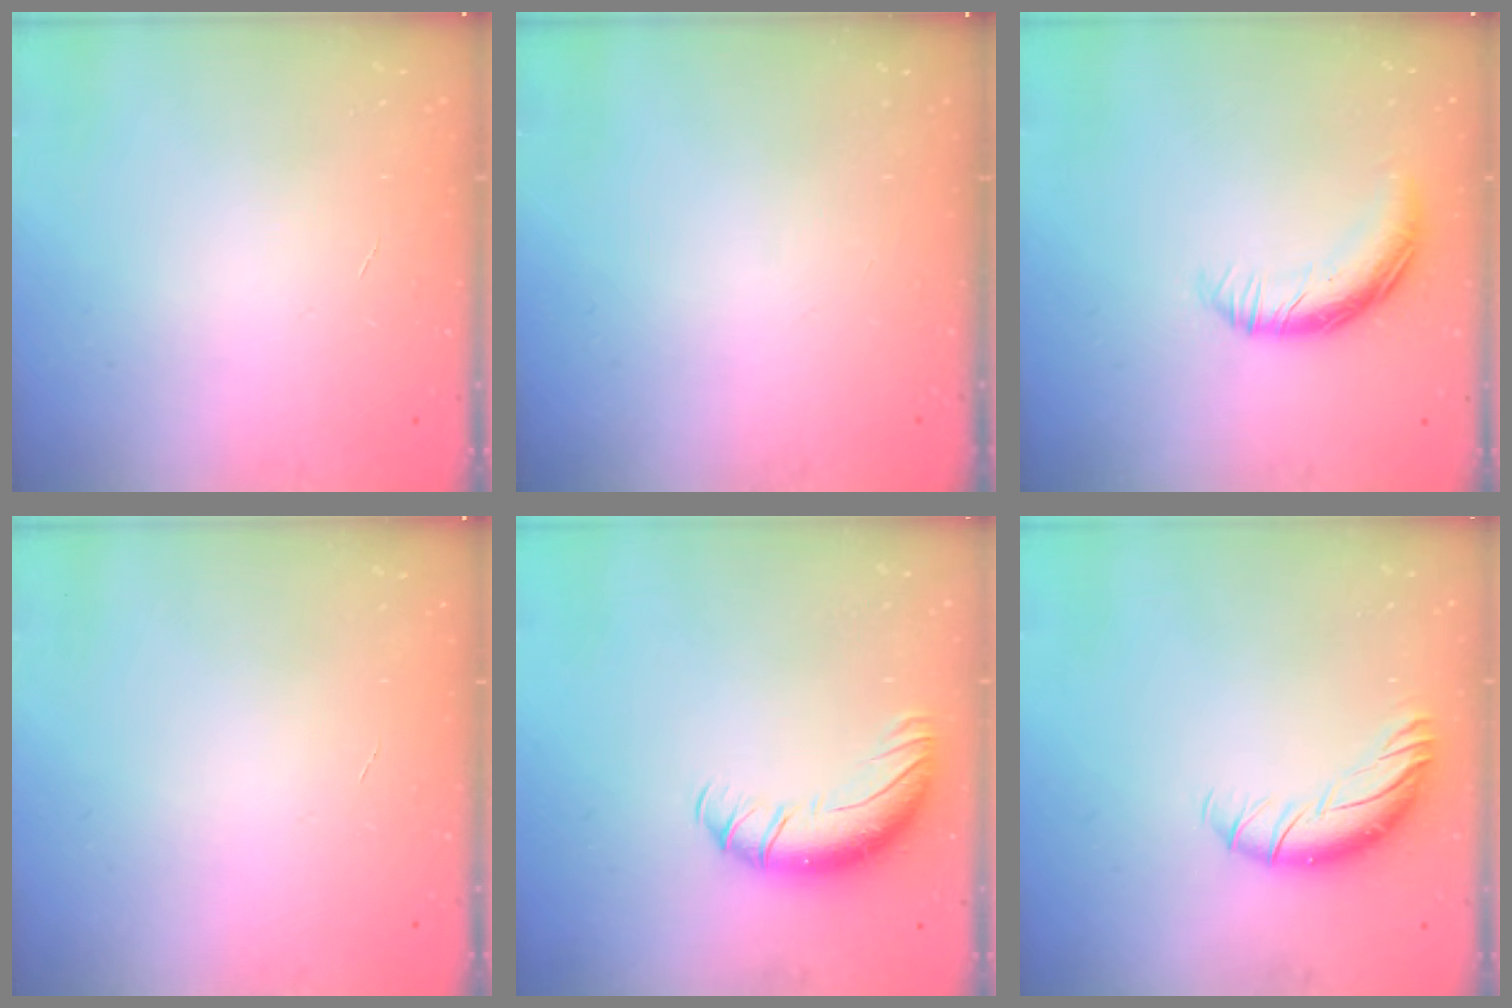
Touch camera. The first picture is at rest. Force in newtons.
{"total": 0.0}
{"total": 11.2, "press": 11.1, "slide": 0.7}
{"total": 0.0}
{"total": 10.8, "press": 10.7, "slide": 1.8}
{"total": 9.6, "press": 9.4, "slide": 1.9}